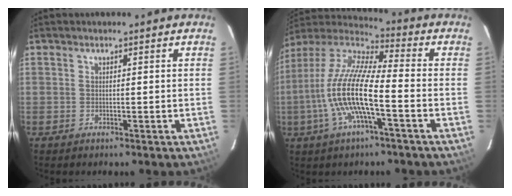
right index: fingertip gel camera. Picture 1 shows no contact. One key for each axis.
{"total": 15.9, "fx": -4.4, "fy": 3.1, "fz": 14.9, "tx": -0.290, "ty": -0.005, "tz": -0.090}